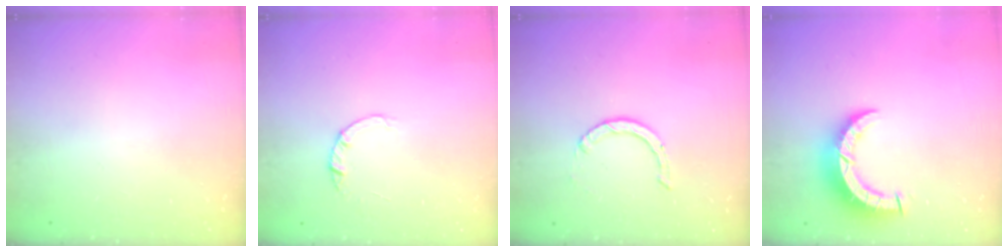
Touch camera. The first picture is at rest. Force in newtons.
{"total": 1.4, "press": 1.4, "slide": 0.2}
{"total": 0.9, "press": 0.9, "slide": 0.1}
{"total": 7.7, "press": 7.6, "slide": 0.8}